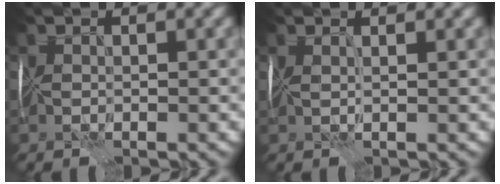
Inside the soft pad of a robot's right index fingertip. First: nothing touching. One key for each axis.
{"total": 1.0, "fx": 0.7, "fy": -0.5, "fz": 0.6, "tx": -0.009, "ty": -0.001, "tz": 0.004}